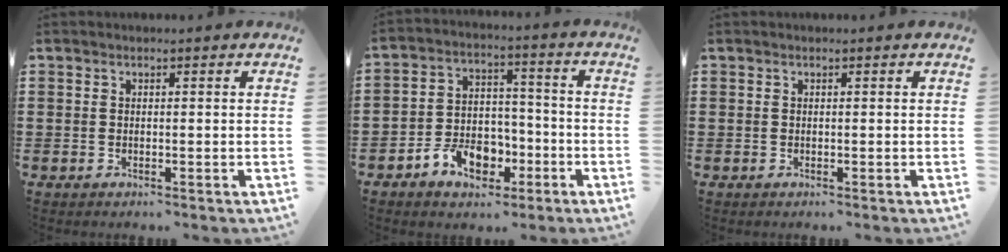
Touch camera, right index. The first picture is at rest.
{"total": 7.8, "force": [-4.0, 5.4, 3.9], "torque": [-0.086, 0.023, -0.073]}
{"total": 0.0}